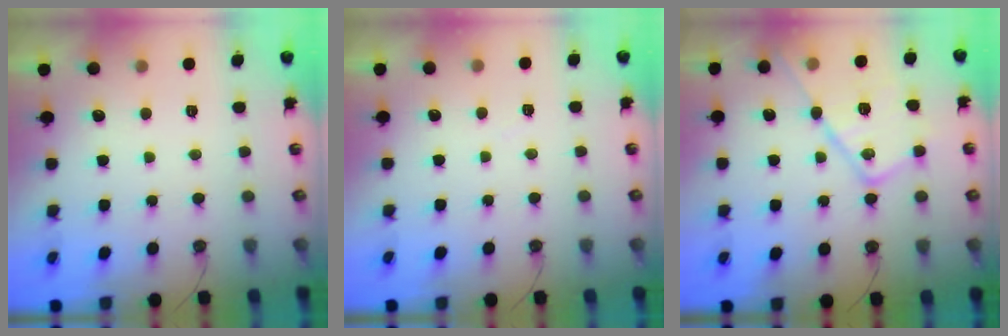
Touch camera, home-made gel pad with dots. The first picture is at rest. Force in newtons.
{"total": 2.6, "press": 2.6, "slide": 0.4}
{"total": 18.1, "press": 18.0, "slide": 1.6}